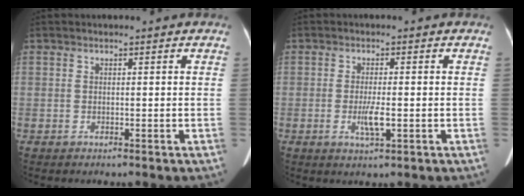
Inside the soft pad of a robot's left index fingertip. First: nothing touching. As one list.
[{"total": 3.3, "force": [-0.8, 0.6, 3.2], "torque": [-0.065, -0.004, -0.011]}]